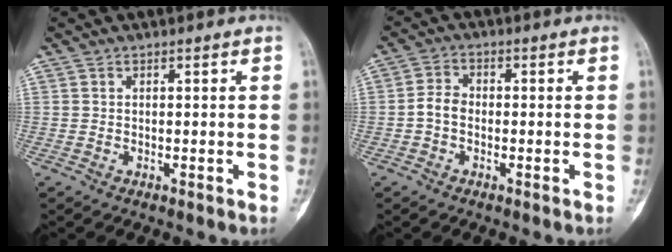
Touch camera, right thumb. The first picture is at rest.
{"total": 3.5, "force": [-0.9, 2.6, 2.1], "torque": [-0.035, 0.012, -0.025]}